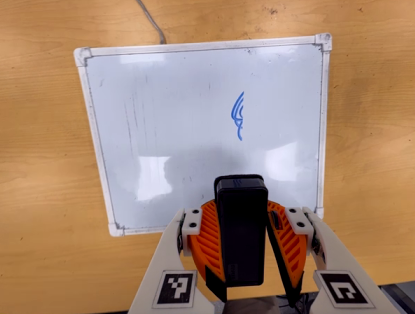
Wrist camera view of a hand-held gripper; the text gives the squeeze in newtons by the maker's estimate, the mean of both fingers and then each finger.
{"total": 7.3, "left": 7.9, "right": 6.7}